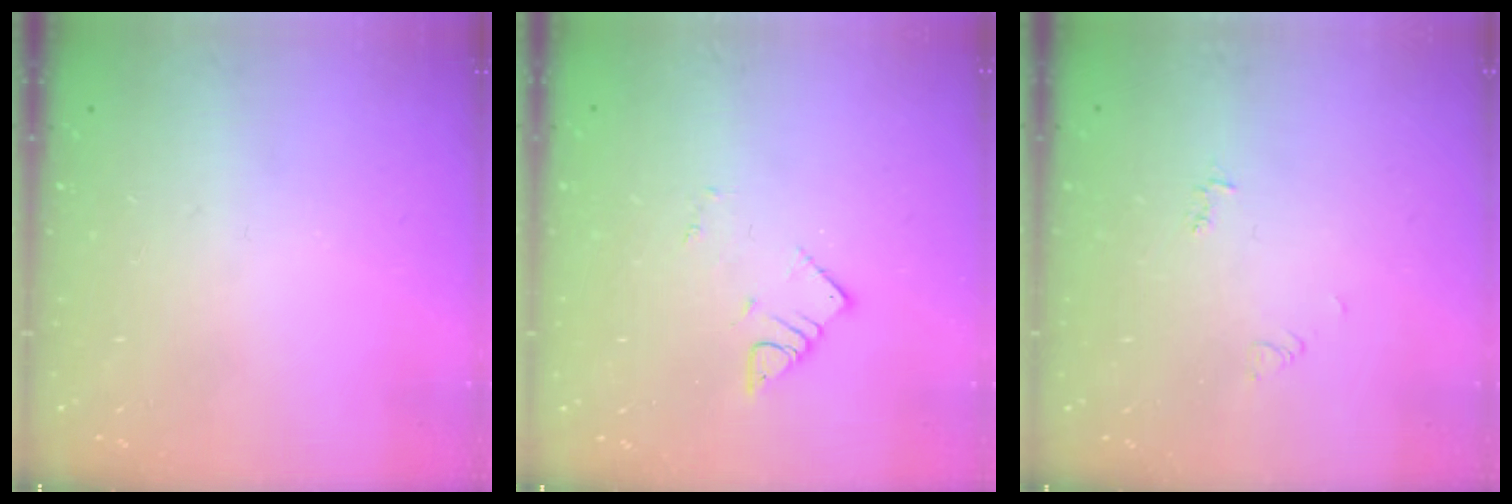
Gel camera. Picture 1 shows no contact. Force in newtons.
{"total": 3.1, "press": 3.1, "slide": 0.2}
{"total": 3.9, "press": 3.8, "slide": 0.5}